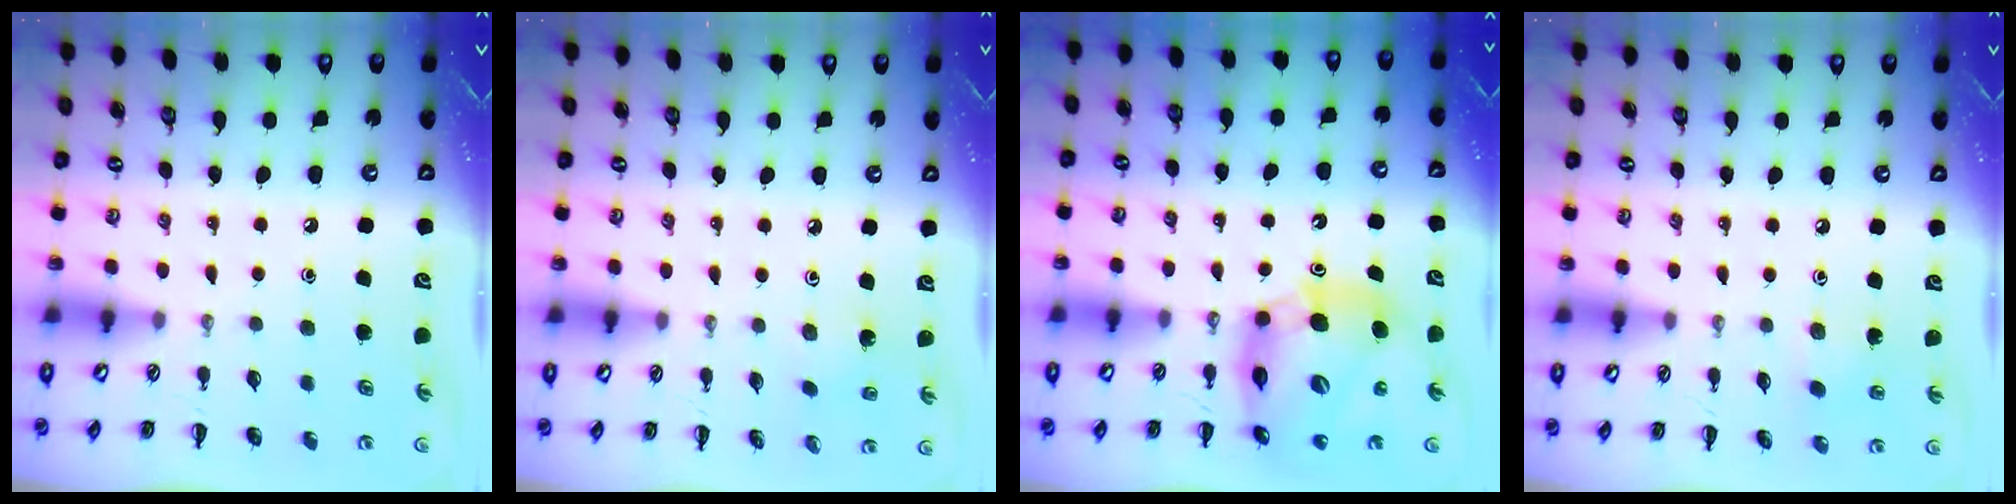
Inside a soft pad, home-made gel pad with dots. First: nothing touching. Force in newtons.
{"total": 1.1, "press": 1.0, "slide": 0.5}
{"total": 13.3, "press": 12.8, "slide": 3.7}
{"total": 3.3, "press": 3.2, "slide": 1.0}